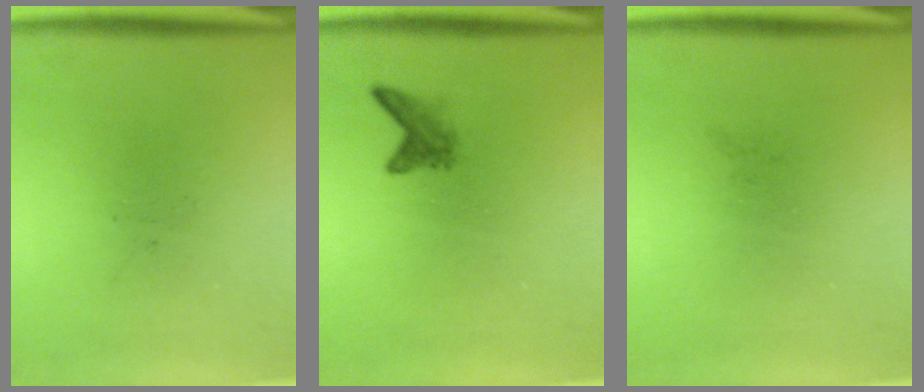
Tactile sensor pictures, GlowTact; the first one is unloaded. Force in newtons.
{"total": 1.7}
{"total": 0.0}